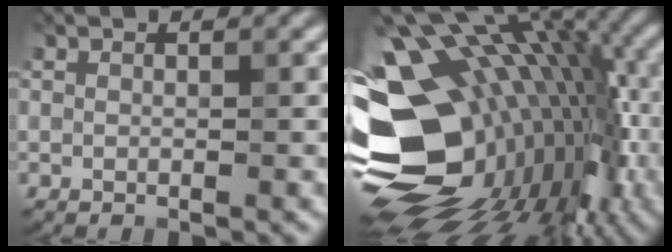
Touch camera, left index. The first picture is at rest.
{"total": 18.4, "force": [-3.0, 12.3, 13.4], "torque": [-0.228, -0.005, -0.035]}